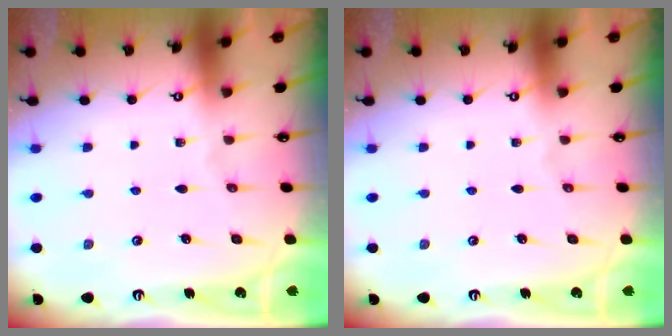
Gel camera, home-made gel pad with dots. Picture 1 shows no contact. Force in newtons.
{"total": 0.0}